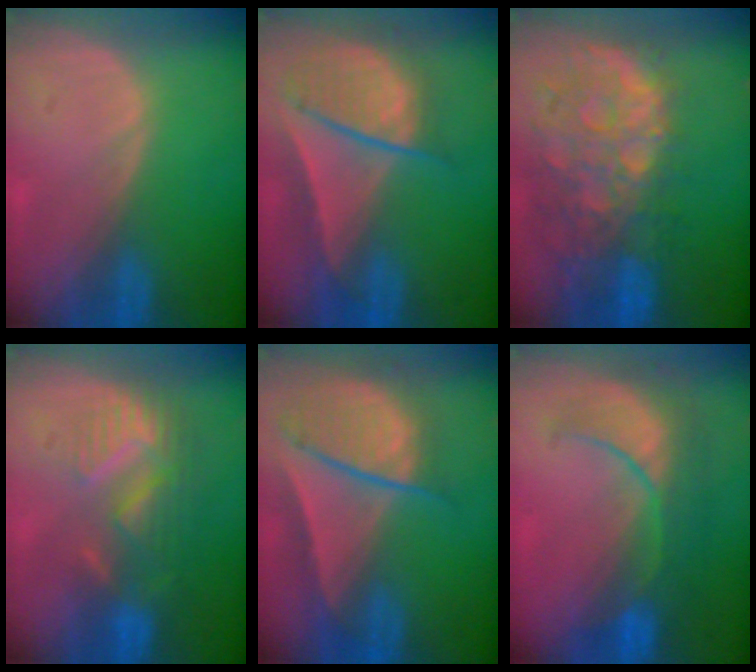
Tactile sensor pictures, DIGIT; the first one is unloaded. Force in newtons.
{"total": 9.4, "press": 8.1, "slide": 4.8}
{"total": 13.3, "press": 10.9, "slide": 7.6}
{"total": 8.8, "press": 7.8, "slide": 4.1}
{"total": 9.5, "press": 8.1, "slide": 4.9}
{"total": 8.2, "press": 8.2, "slide": 0.8}